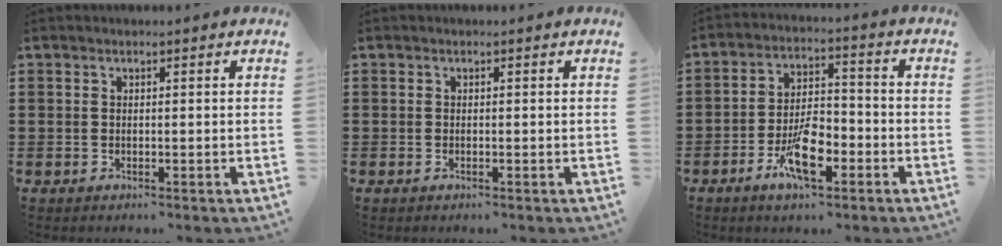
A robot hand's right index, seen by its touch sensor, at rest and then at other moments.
{"total": 0.0}
{"total": 9.0, "force": [-4.2, 3.7, 7.1], "torque": [-0.143, 0.002, -0.075]}